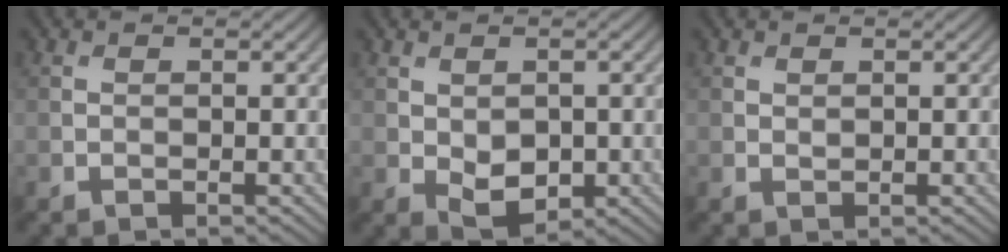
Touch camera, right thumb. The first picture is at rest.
{"total": 3.9, "force": [-0.5, 2.5, 3.0], "torque": [-0.057, -0.012, -0.001]}
{"total": 0.5, "force": [0.4, 0.2, 0.2], "torque": [-0.005, -0.003, 0.010]}